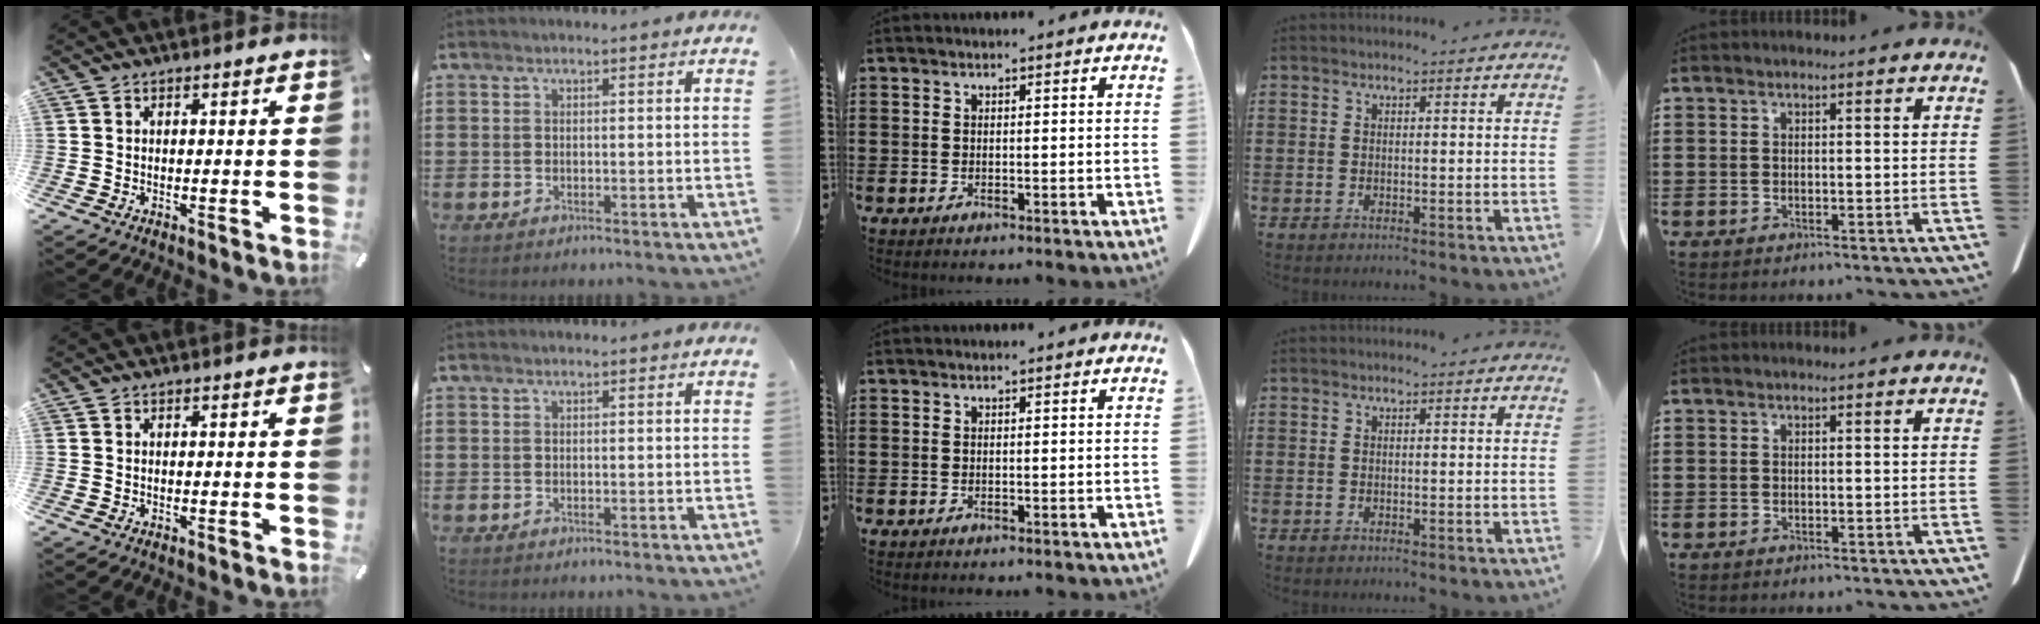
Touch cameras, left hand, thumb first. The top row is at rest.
{}